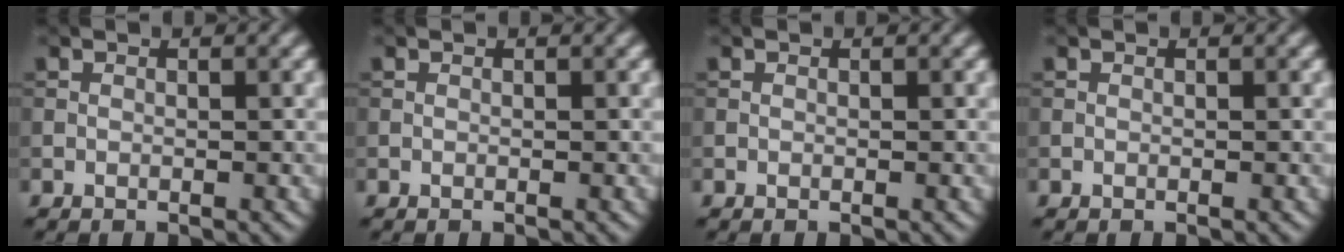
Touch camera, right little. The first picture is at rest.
{"total": 0.0}
{"total": 0.0}
{"total": 0.0}